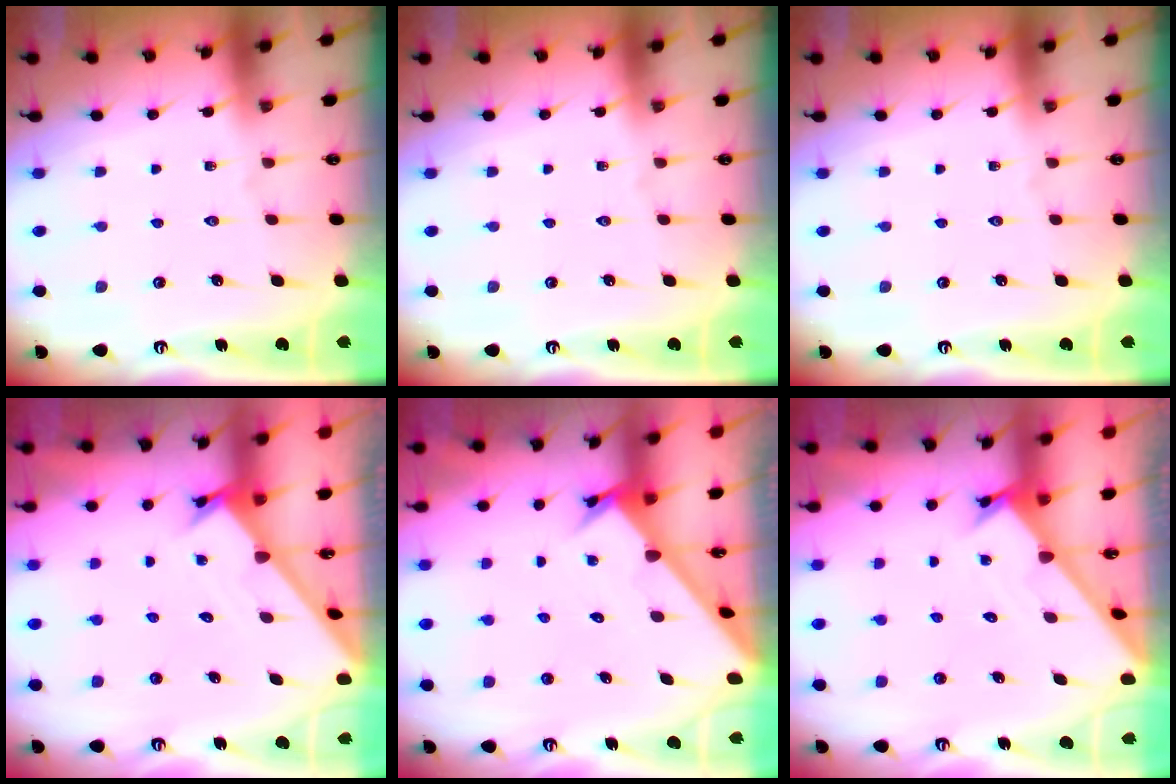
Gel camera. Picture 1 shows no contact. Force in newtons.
{"total": 0.0}
{"total": 0.0}
{"total": 1.6, "press": 1.6, "slide": 0.1}
{"total": 2.8, "press": 2.8, "slide": 0.3}
{"total": 1.7, "press": 1.7, "slide": 0.1}